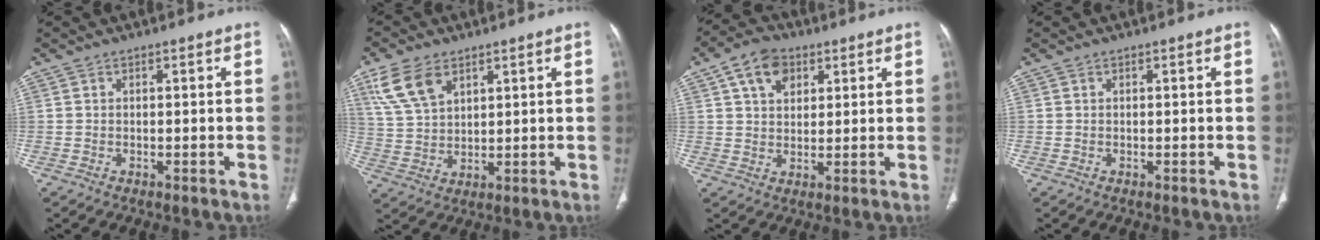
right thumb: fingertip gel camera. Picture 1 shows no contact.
{"total": 9.1, "force": [5.0, 5.3, 5.4], "torque": [-0.098, -0.011, 0.106]}
{"total": 8.1, "force": [3.7, 5.5, 4.7], "torque": [-0.057, -0.004, 0.060]}
{"total": 0.0}